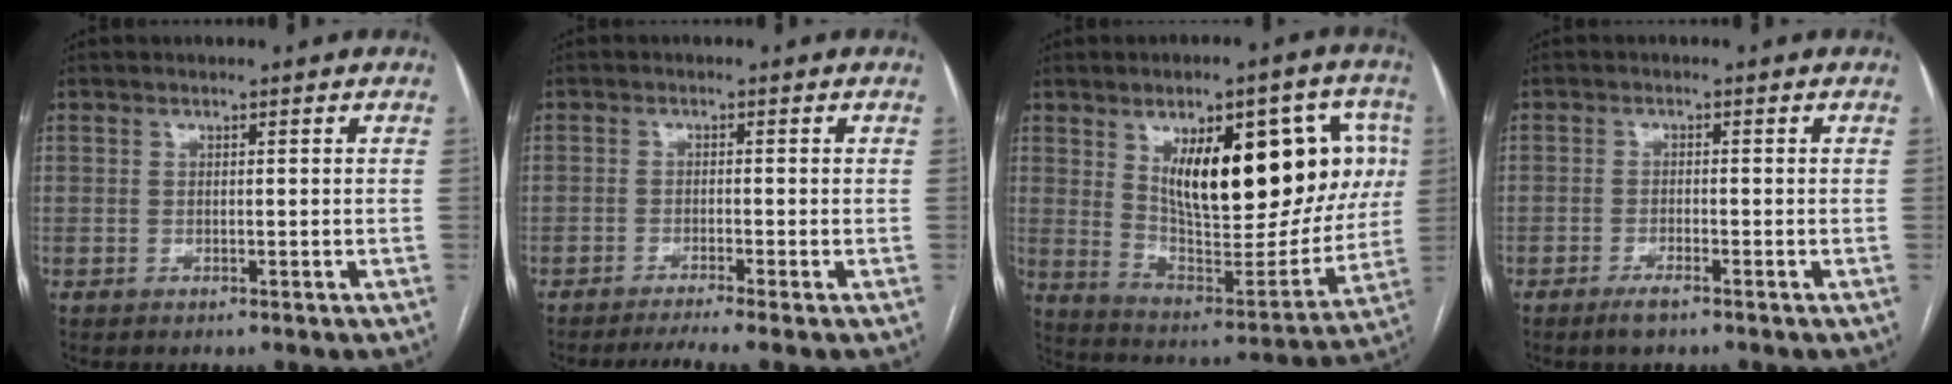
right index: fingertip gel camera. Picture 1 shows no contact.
{"total": 4.1, "force": [-3.4, -1.3, 2.0], "torque": [-0.032, -0.007, -0.058]}
{"total": 24.3, "force": [6.8, 8.9, 21.5], "torque": [-0.314, 0.013, 0.113]}
{"total": 2.5, "force": [-1.8, 0.3, 1.7], "torque": [-0.035, -0.003, -0.033]}